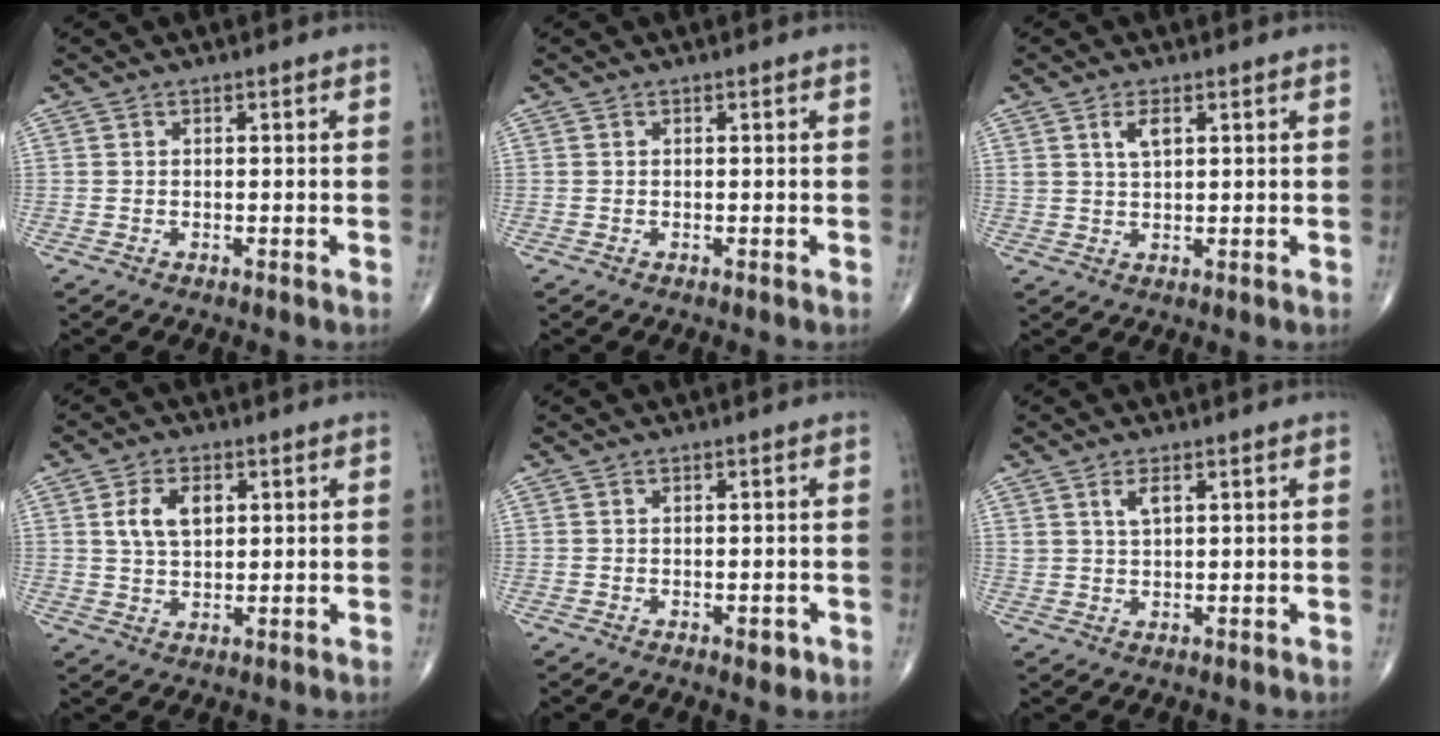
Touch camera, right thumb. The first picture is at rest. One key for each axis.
{"total": 0.0}
{"total": 3.3, "fx": 1.5, "fy": 1.5, "fz": 2.5, "tx": -0.045, "ty": -0.005, "tz": 0.032}
{"total": 6.3, "fx": 1.9, "fy": 3.4, "fz": 5.0, "tx": -0.090, "ty": -0.003, "tz": 0.039}
{"total": 1.6, "fx": -0.7, "fy": 0.8, "fz": 1.2, "tx": -0.008, "ty": -0.001, "tz": -0.009}
{"total": 2.7, "fx": 1.4, "fy": 1.0, "fz": 2.1, "tx": -0.040, "ty": -0.006, "tz": 0.031}